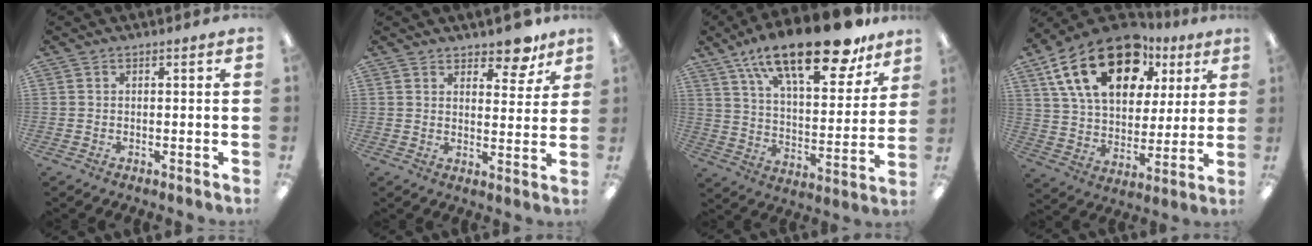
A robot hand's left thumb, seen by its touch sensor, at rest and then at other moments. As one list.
[{"total": 7.2, "force": [6.0, 2.6, 3.0], "torque": [-0.027, -0.038, 0.102]}, {"total": 23.5, "force": [16.6, 8.1, 14.6], "torque": [-0.226, -0.101, 0.277]}, {"total": 22.9, "force": [11.9, 13.5, 14.1], "torque": [-0.250, -0.044, 0.212]}]